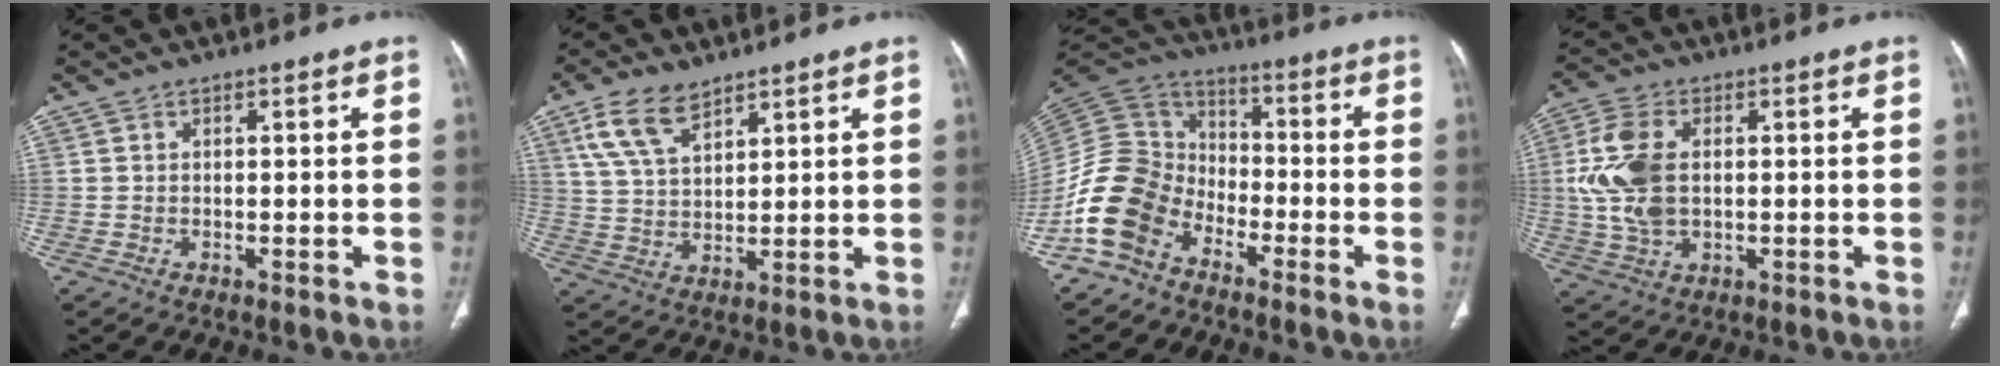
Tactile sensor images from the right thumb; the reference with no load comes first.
{"total": 9.1, "force": [5.5, 4.4, 5.6], "torque": [-0.105, -0.015, 0.116]}
{"total": 14.1, "force": [-7.9, 9.6, 6.6], "torque": [-0.129, 0.066, -0.168]}
{"total": 11.1, "force": [1.0, 6.9, 8.7], "torque": [-0.192, 0.004, 0.024]}